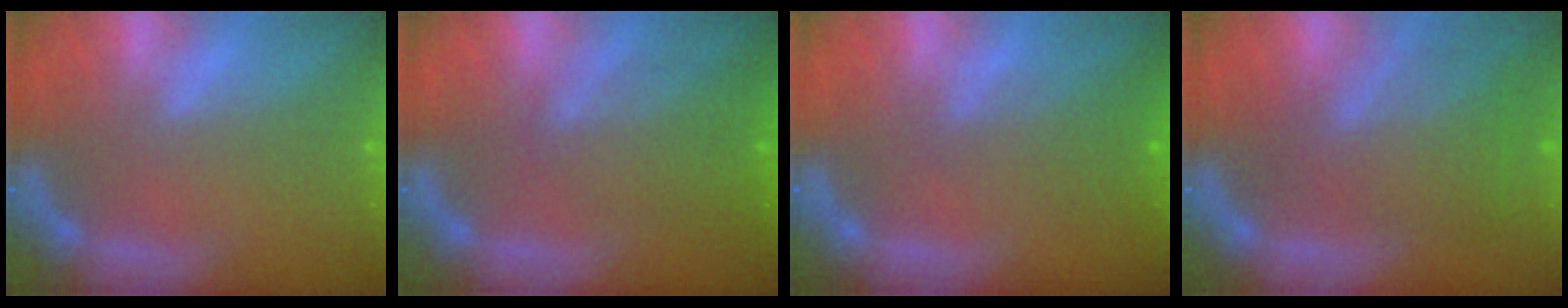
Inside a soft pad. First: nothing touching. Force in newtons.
{"total": 5.1}
{"total": 3.0}
{"total": 6.5}